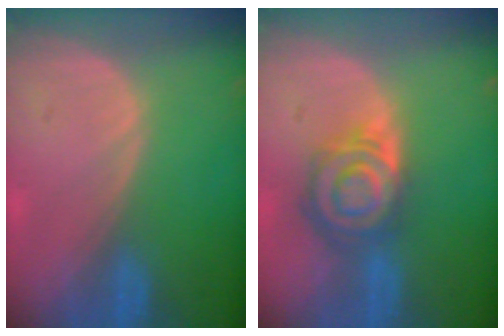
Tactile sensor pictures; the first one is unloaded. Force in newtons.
{"total": 8.0, "press": 7.1, "slide": 3.7}